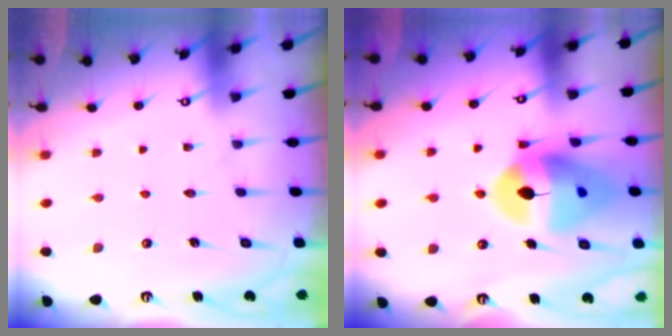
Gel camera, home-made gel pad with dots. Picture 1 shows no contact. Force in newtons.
{"total": 16.0, "press": 15.9, "slide": 1.9}